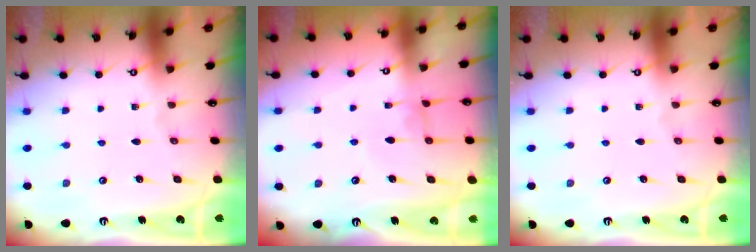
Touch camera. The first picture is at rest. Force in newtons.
{"total": 1.0, "press": 0.9, "slide": 0.4}
{"total": 0.0}